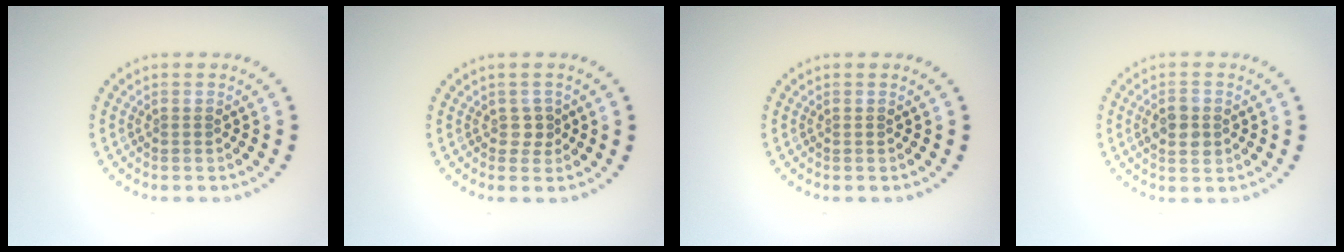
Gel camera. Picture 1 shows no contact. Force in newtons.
{"total": 0.9, "press": 0.8, "slide": 0.5}
{"total": 0.0}
{"total": 2.8, "press": 2.8, "slide": 0.1}